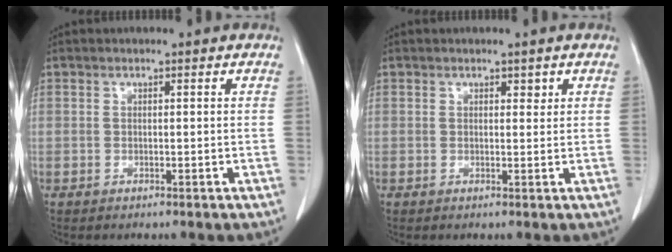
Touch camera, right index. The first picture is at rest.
{"total": 1.2, "force": [0.7, 0.7, 0.6], "torque": [-0.003, -0.003, 0.008]}